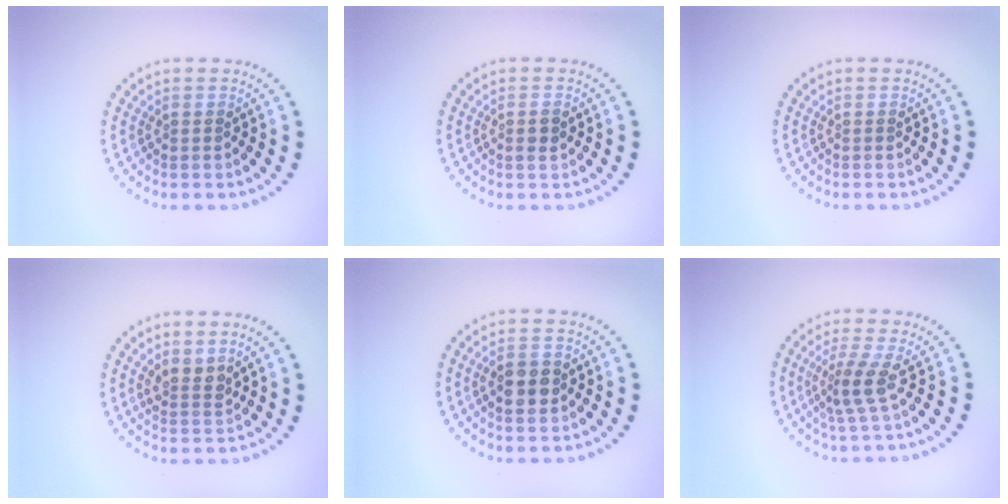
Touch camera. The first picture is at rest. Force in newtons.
{"total": 1.1, "press": 1.1, "slide": 0.3}
{"total": 0.0}
{"total": 2.0, "press": 1.7, "slide": 1.0}
{"total": 3.2, "press": 3.1, "slide": 0.4}
{"total": 2.7, "press": 1.9, "slide": 1.9}